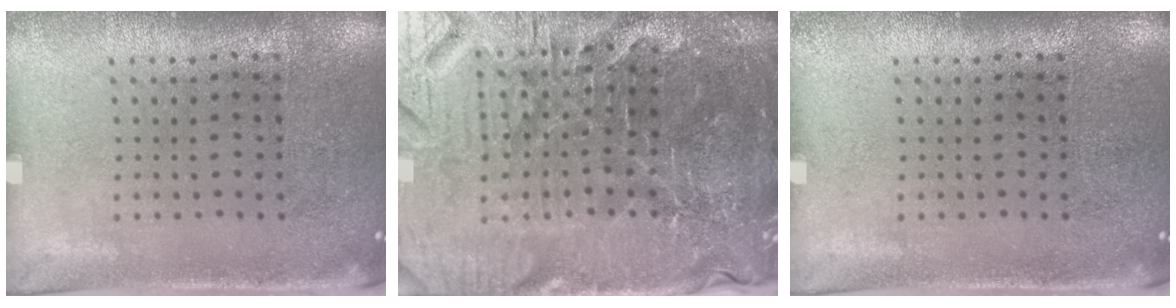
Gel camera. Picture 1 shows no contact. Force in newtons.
{"total": 5.9, "press": 5.5, "slide": 2.1}
{"total": 0.0}